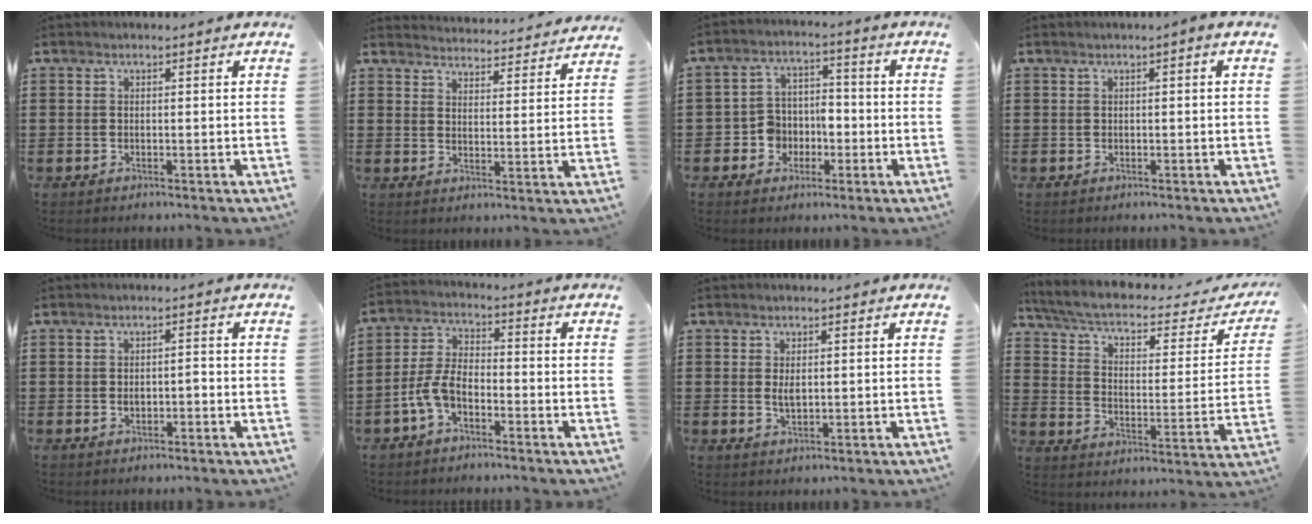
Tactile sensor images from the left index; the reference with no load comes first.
{"total": 3.9, "force": [3.9, -0.2, -0.2], "torque": [-0.007, -0.032, 0.065]}
{"total": 5.3, "force": [-2.1, 4.6, 1.4], "torque": [-0.038, 0.016, -0.040]}
{"total": 0.6, "force": [-0.2, 0.0, 0.6], "torque": [-0.009, -0.003, -0.003]}
{"total": 1.6, "force": [-0.3, 0.7, 1.4], "torque": [-0.028, 0.003, -0.007]}
{"total": 5.7, "force": [-3.2, 2.7, 3.8], "torque": [-0.102, 0.002, -0.070]}
{"total": 1.9, "force": [0.2, 0.9, 1.7], "torque": [-0.034, 0.003, 0.002]}
{"total": 4.7, "force": [3.4, 1.0, 3.0], "torque": [-0.076, -0.030, 0.051]}